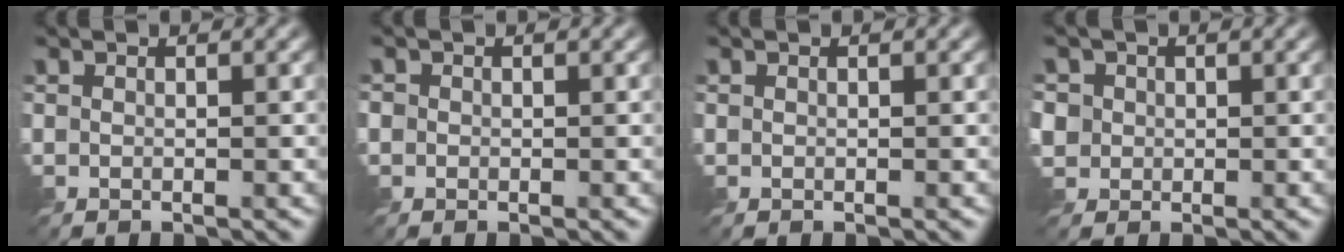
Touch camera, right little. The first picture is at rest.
{"total": 1.0, "force": [-0.1, 0.9, 0.1], "torque": [-0.001, 0.000, -0.006]}
{"total": 0.0}
{"total": 3.2, "force": [0.7, 3.0, 1.0], "torque": [-0.046, 0.008, 0.021]}